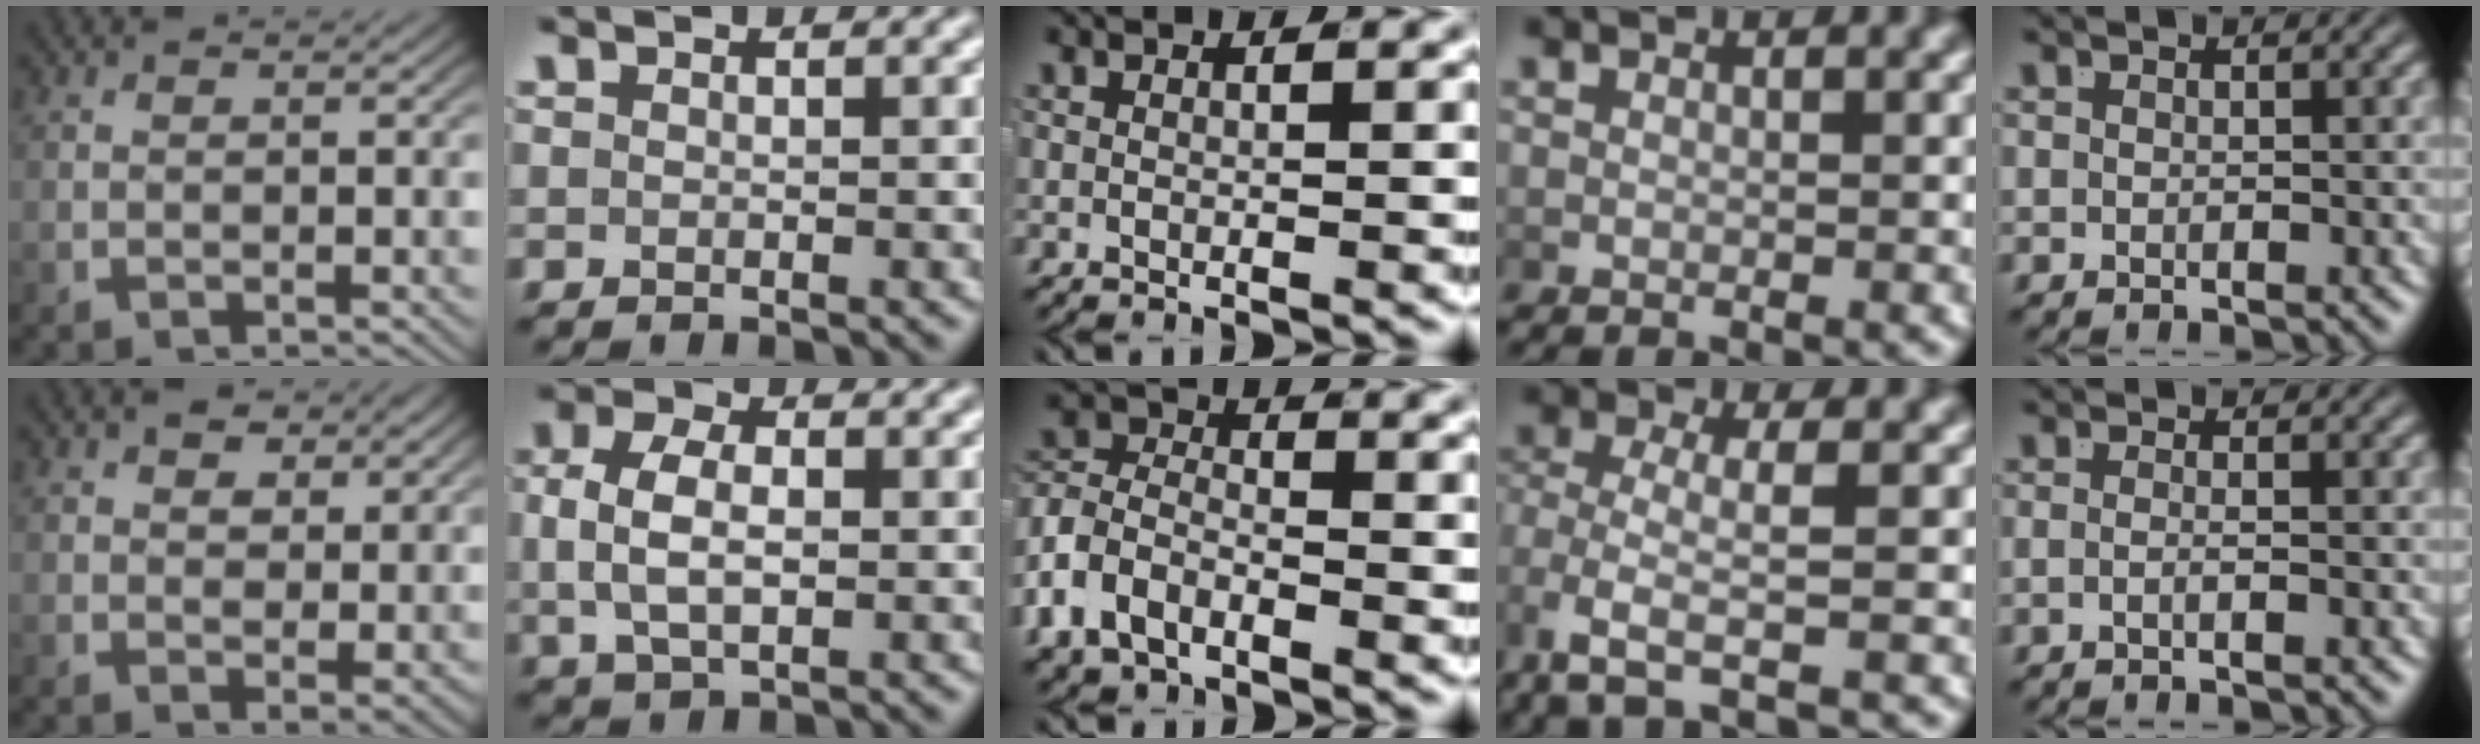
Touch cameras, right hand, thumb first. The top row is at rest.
{"thumb": {"total": 4.3, "force": [1.9, 3.0, 2.4], "torque": [-0.039, -0.023, 0.039]}, "index": {"total": 4.7, "force": [0.2, 3.0, 3.7], "torque": [-0.077, -0.006, 0.011]}, "middle": {"total": 6.0, "force": [-1.7, 4.6, 3.4], "torque": [-0.075, -0.012, -0.035]}, "ring": {"total": 3.4, "force": [-0.9, 0.8, 3.2], "torque": [-0.078, -0.021, -0.002]}, "little": {"total": 1.7, "force": [-1.1, -0.9, 1.0], "torque": [-0.024, -0.008, -0.016]}}